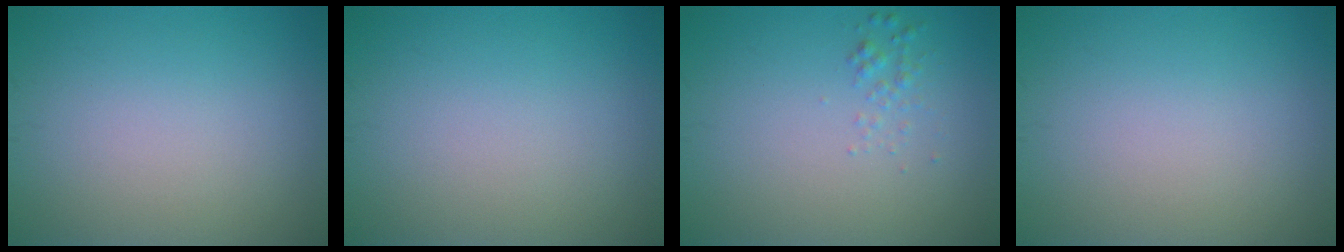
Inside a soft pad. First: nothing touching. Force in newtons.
{"total": 0.0}
{"total": 1.0, "press": 1.0, "slide": 0.0}
{"total": 0.0}